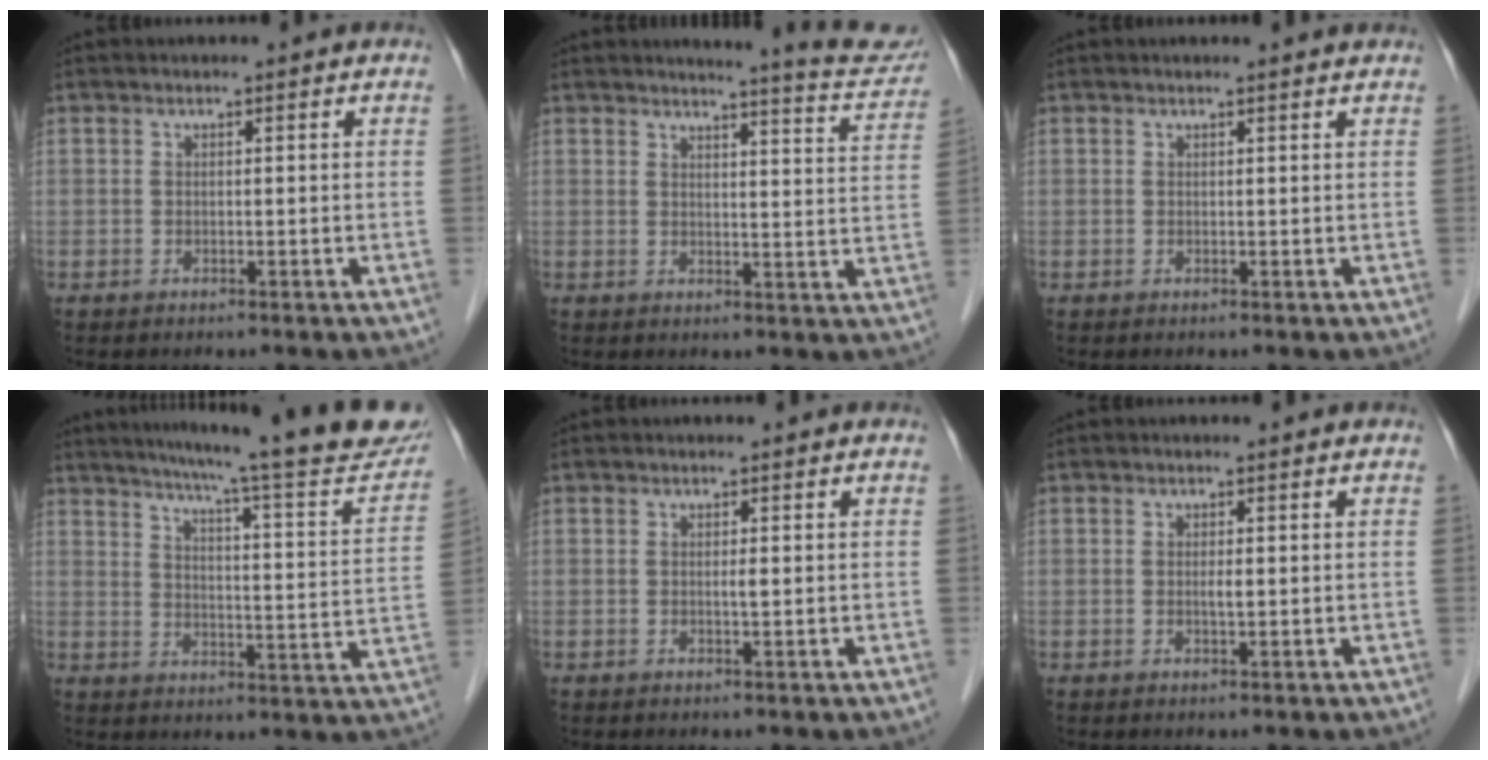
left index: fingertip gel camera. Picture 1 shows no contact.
{"total": 8.7, "force": [8.5, -0.1, 1.8], "torque": [-0.019, -0.050, 0.078]}
{"total": 0.7, "force": [0.7, -0.1, 0.0], "torque": [-0.005, -0.005, 0.000]}
{"total": 23.0, "force": [19.9, 1.1, 11.5], "torque": [-0.163, -0.055, 0.242]}
{"total": 1.0, "force": [-0.9, 0.0, 0.4], "torque": [-0.009, -0.008, -0.017]}
{"total": 1.1, "force": [-1.0, 0.1, 0.6], "torque": [-0.013, -0.009, -0.016]}